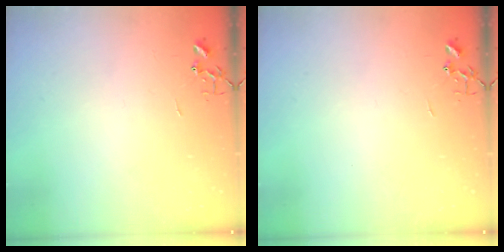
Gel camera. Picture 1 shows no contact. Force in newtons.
{"total": 0.0}